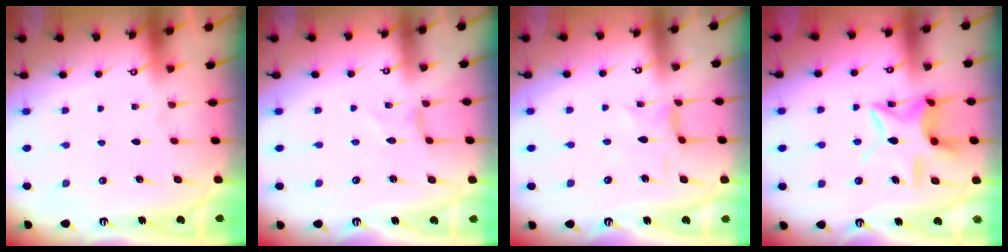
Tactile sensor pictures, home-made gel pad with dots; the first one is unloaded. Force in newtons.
{"total": 0.0}
{"total": 2.7, "press": 2.6, "slide": 0.6}
{"total": 12.1, "press": 12.0, "slide": 1.0}